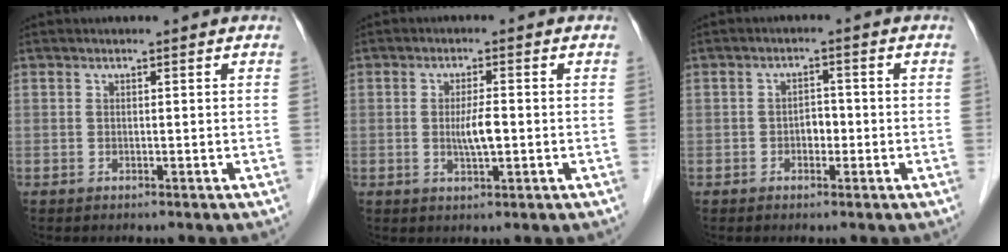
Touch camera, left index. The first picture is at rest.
{"total": 3.6, "force": [-0.6, 0.6, 3.5], "torque": [-0.072, -0.007, -0.008]}
{"total": 2.3, "force": [-0.9, 1.4, 1.5], "torque": [-0.020, 0.004, -0.015]}